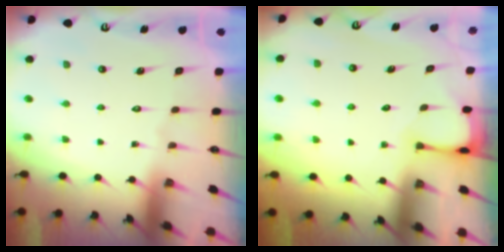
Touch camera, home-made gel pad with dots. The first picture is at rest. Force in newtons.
{"total": 2.3, "press": 2.3, "slide": 0.4}